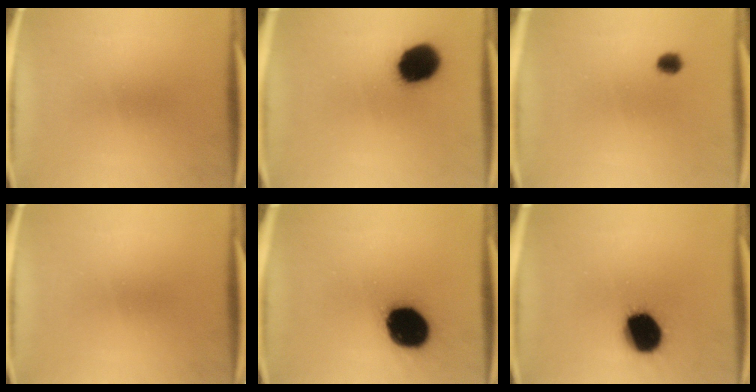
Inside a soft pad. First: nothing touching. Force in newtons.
{"total": 14.0}
{"total": 2.4}
{"total": 0.0}
{"total": 19.6}
{"total": 15.7}